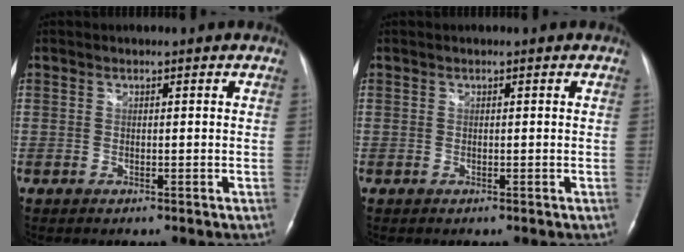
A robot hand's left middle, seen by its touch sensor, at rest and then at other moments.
{"total": 0.0}